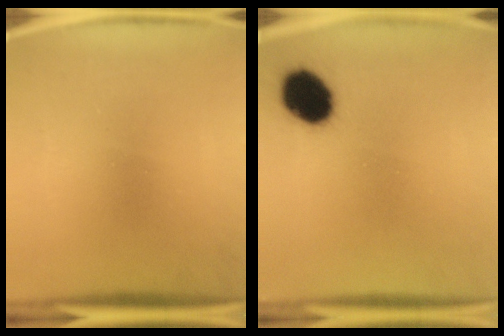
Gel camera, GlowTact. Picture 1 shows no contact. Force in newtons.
{"total": 10.1}